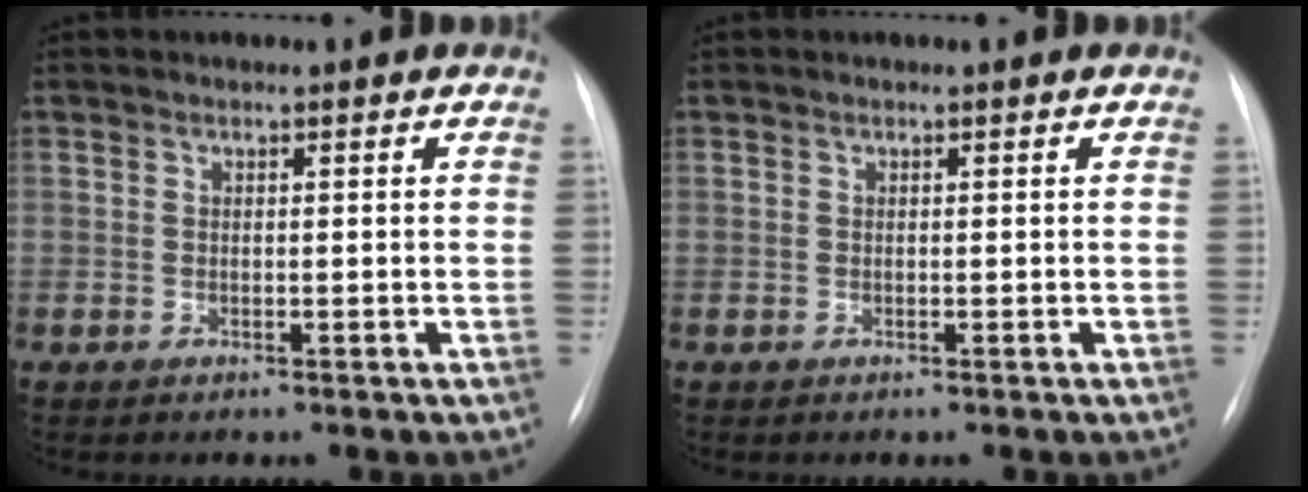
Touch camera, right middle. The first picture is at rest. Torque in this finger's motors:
{"motor_torque": [-0.04, -0.04, 0.00, 0.00]}